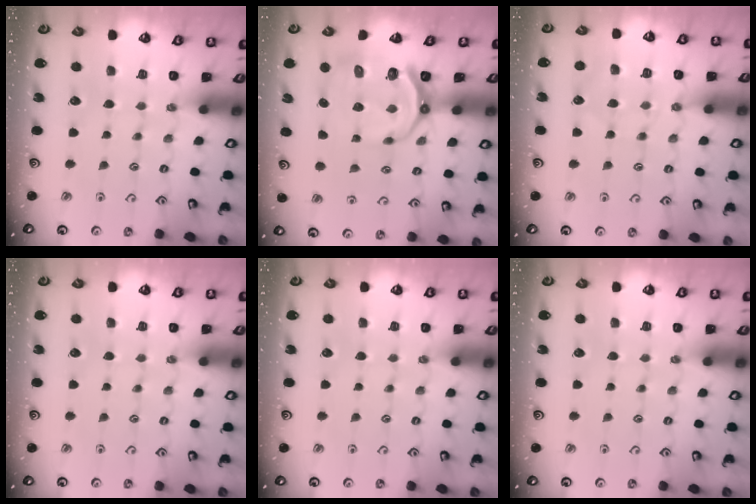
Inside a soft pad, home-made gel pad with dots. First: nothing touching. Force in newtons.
{"total": 8.7, "press": 8.0, "slide": 3.4}
{"total": 5.2, "press": 5.1, "slide": 0.8}
{"total": 0.0}
{"total": 0.0}
{"total": 0.0}